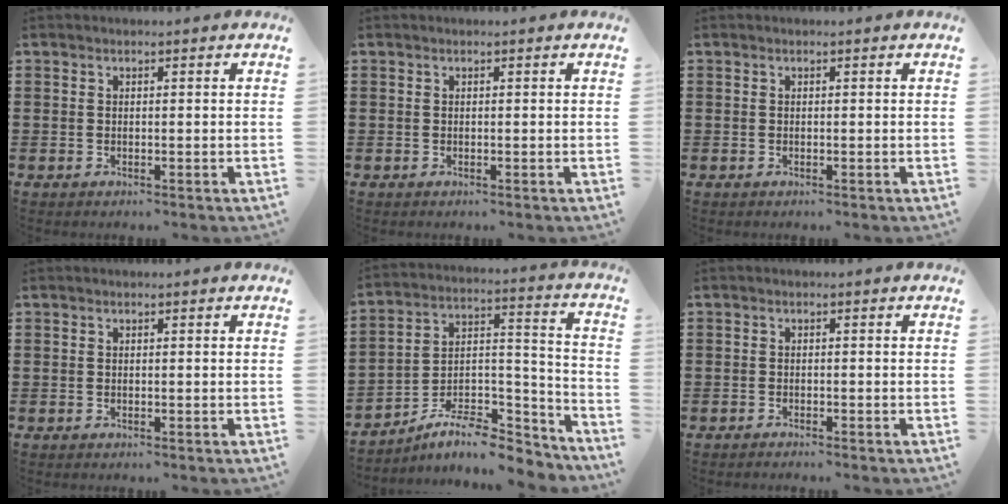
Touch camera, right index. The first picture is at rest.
{"total": 0.0}
{"total": 0.0}
{"total": 0.0}
{"total": 9.0, "force": [-7.6, 2.7, 3.9], "torque": [-0.057, 0.019, -0.144]}
{"total": 0.7, "force": [-0.7, 0.1, 0.1], "torque": [-0.004, -0.001, -0.014]}